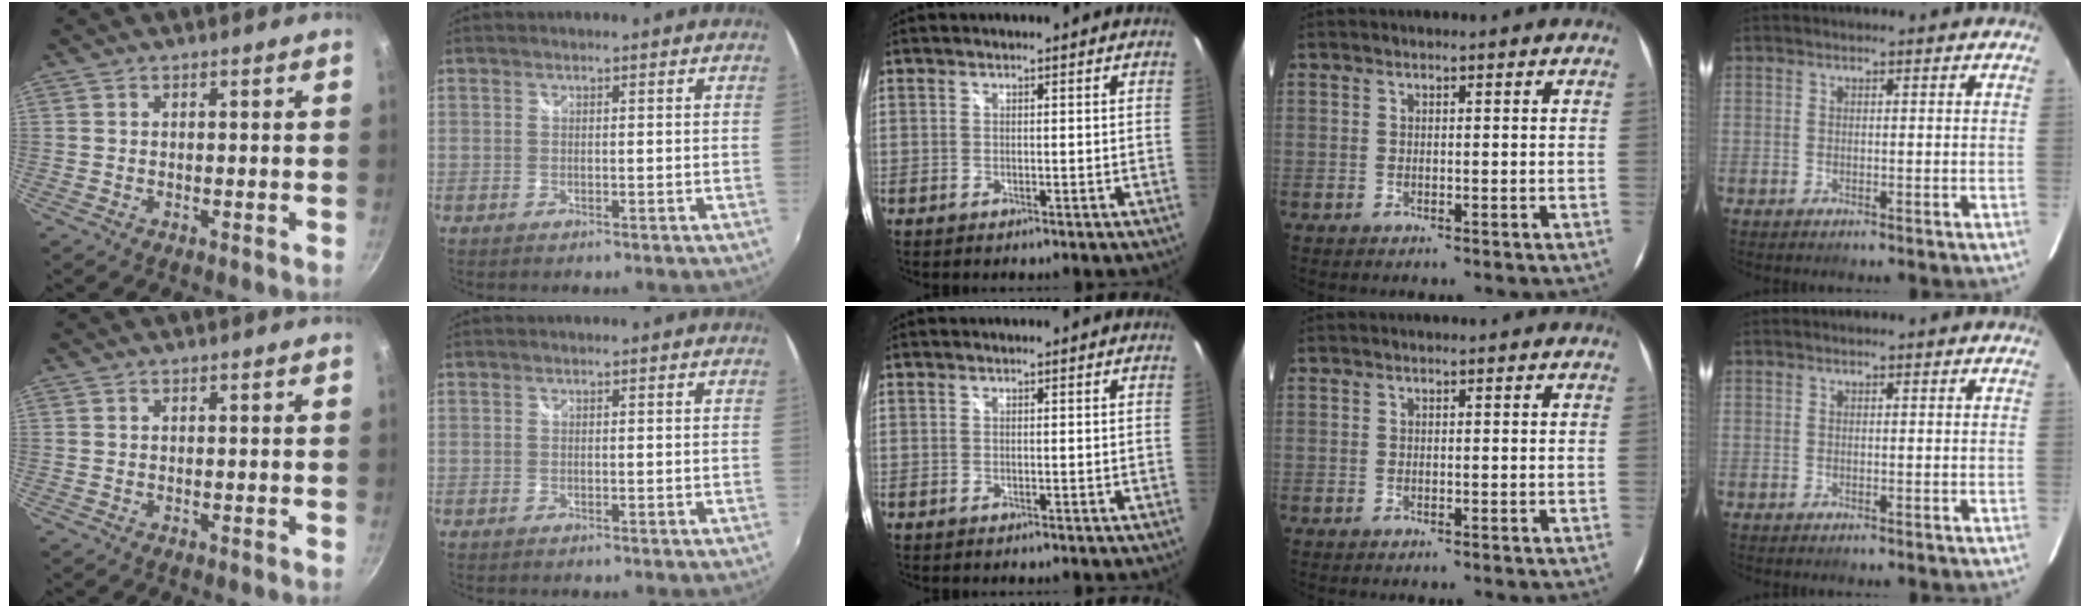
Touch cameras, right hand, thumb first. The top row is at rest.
{}